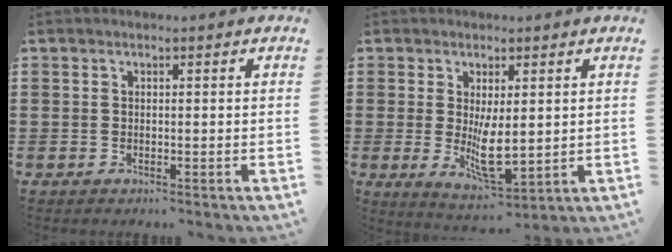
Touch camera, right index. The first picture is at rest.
{"total": 6.2, "force": [0.1, 2.5, 5.7], "torque": [-0.094, -0.006, 0.001]}